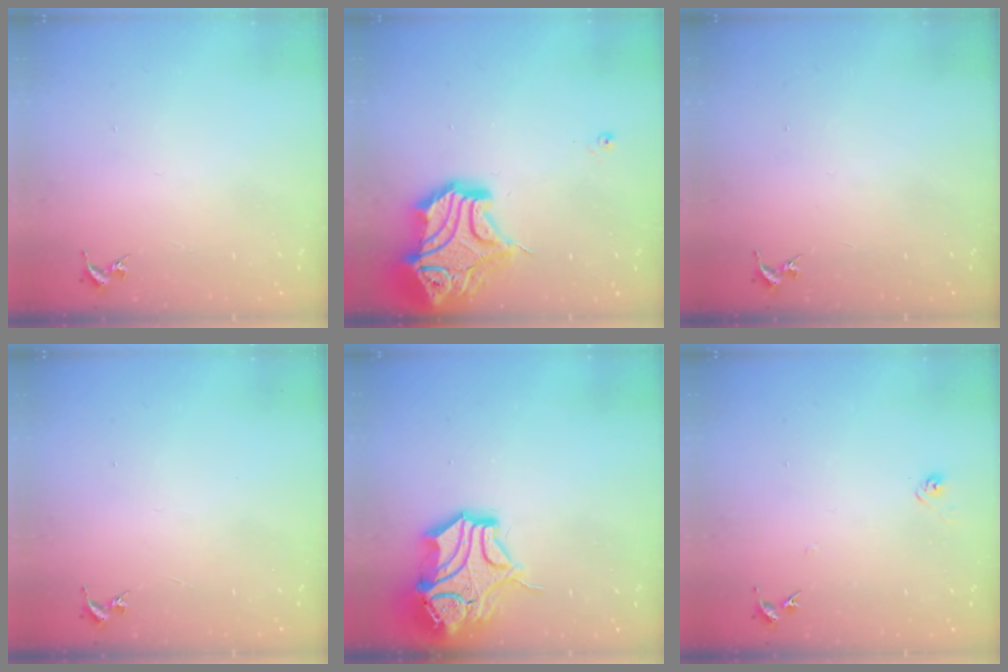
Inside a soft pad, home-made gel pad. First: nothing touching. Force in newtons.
{"total": 19.6, "press": 19.4, "slide": 2.5}
{"total": 0.0}
{"total": 0.0}
{"total": 16.4, "press": 16.3, "slide": 2.2}
{"total": 5.0, "press": 5.0, "slide": 0.7}